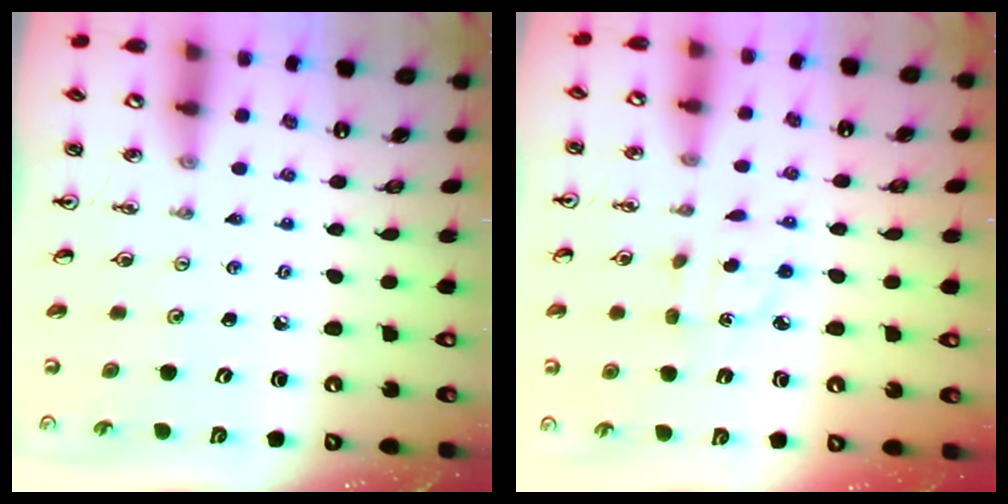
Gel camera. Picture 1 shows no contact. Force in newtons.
{"total": 2.2, "press": 2.2, "slide": 0.2}